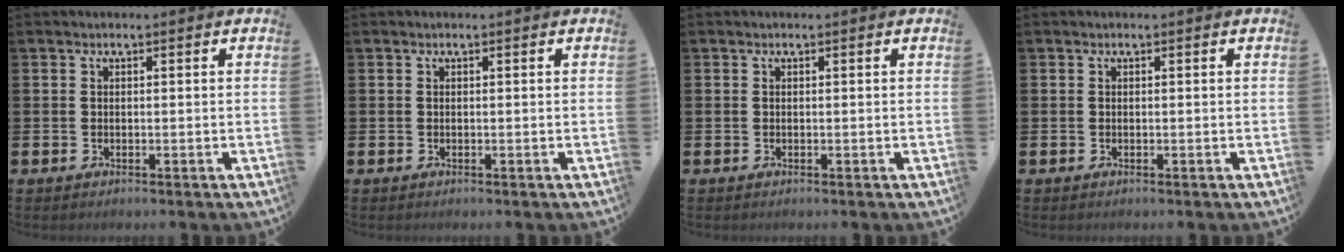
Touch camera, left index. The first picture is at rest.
{"total": 0.0}
{"total": 0.0}
{"total": 0.0}